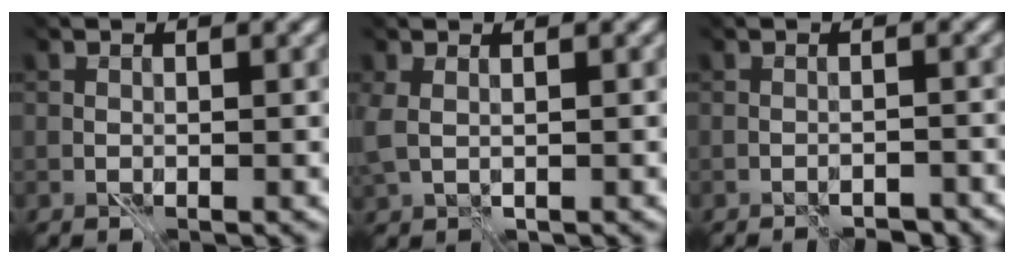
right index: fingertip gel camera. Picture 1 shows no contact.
{"total": 4.1, "force": [1.4, 2.8, 2.7], "torque": [-0.092, 0.018, 0.041]}
{"total": 2.9, "force": [-2.9, -0.2, 0.3], "torque": [0.009, 0.012, -0.027]}